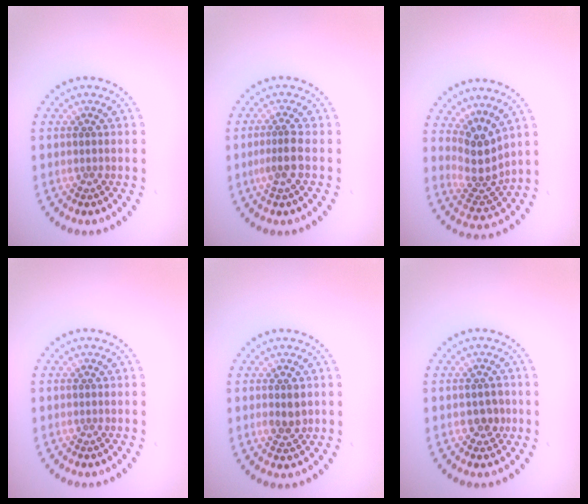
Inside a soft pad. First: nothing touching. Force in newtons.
{"total": 2.1, "press": 1.6, "slide": 1.4}
{"total": 3.5, "press": 2.5, "slide": 2.5}
{"total": 0.0}
{"total": 1.8, "press": 1.8, "slide": 0.3}
{"total": 1.6, "press": 1.6, "slide": 0.3}